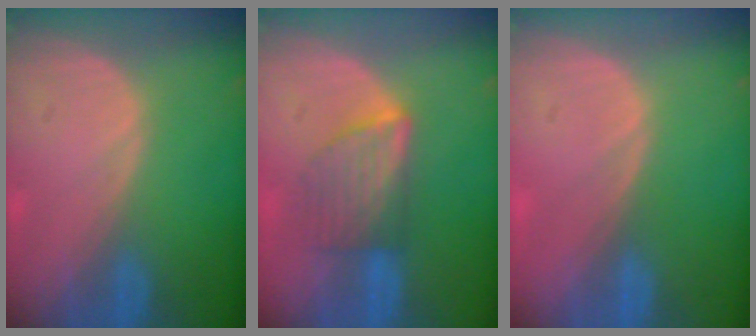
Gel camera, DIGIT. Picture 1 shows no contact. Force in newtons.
{"total": 5.9, "press": 5.7, "slide": 1.3}
{"total": 0.6, "press": 0.2, "slide": 0.5}